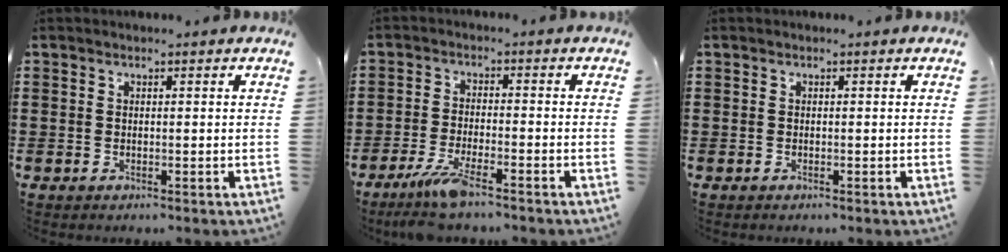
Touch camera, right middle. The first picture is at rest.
{"total": 6.0, "force": [-4.5, 0.6, 3.9], "torque": [-0.095, -0.021, -0.086]}
{"total": 0.0}